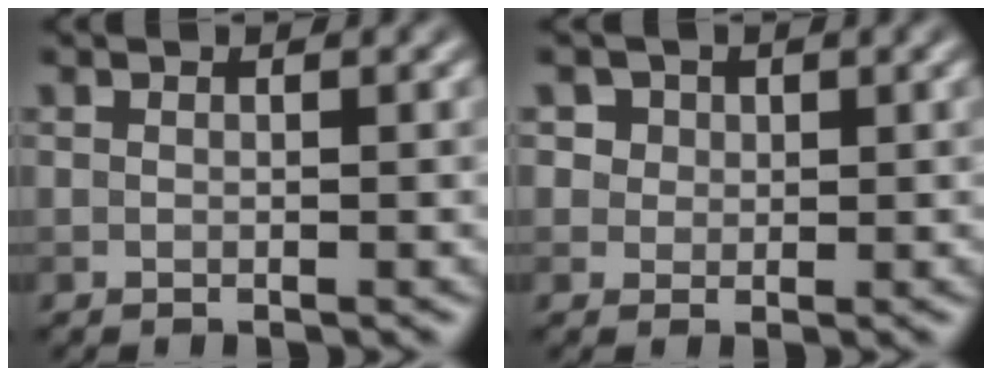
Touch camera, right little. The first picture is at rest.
{"total": 3.8, "force": [2.0, 2.9, 1.4], "torque": [-0.031, 0.008, 0.027]}